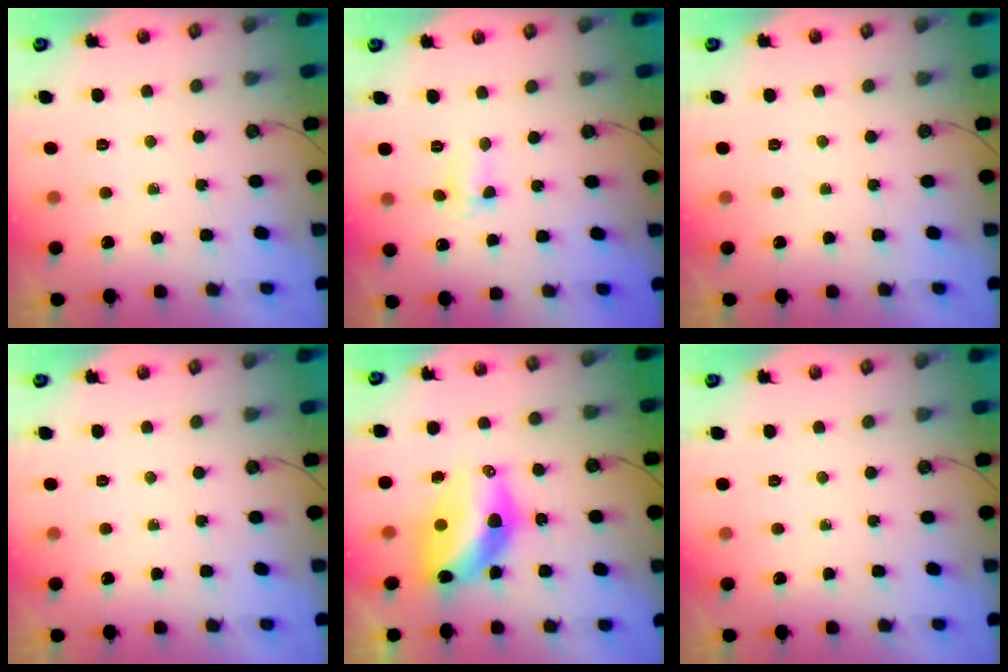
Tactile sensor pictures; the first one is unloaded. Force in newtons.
{"total": 2.8, "press": 2.8, "slide": 0.5}
{"total": 0.0}
{"total": 0.0}
{"total": 12.8, "press": 12.8, "slide": 1.2}
{"total": 0.0}